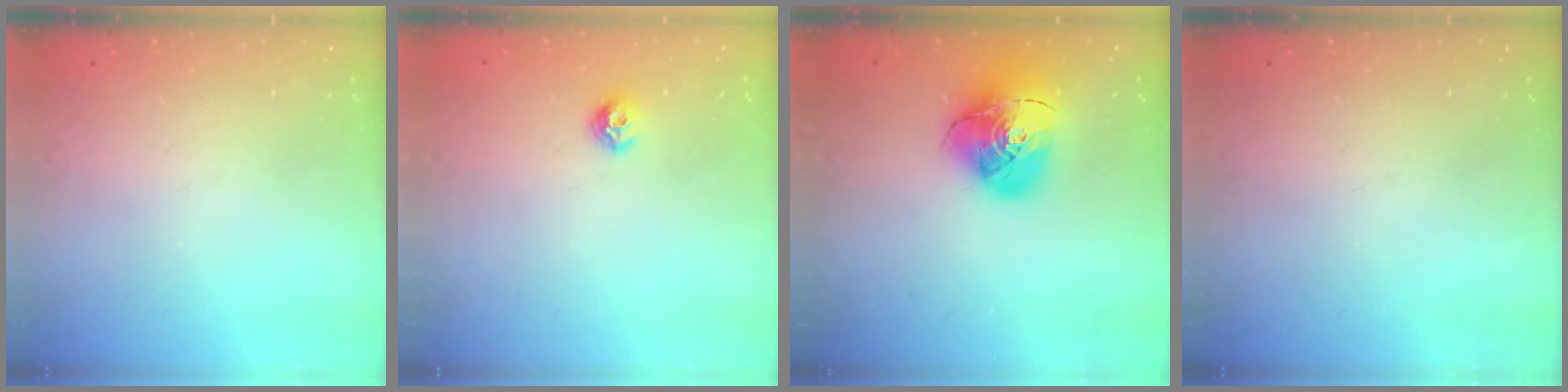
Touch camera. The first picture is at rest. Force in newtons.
{"total": 6.5, "press": 6.5, "slide": 0.7}
{"total": 17.5, "press": 17.3, "slide": 2.1}
{"total": 0.0}